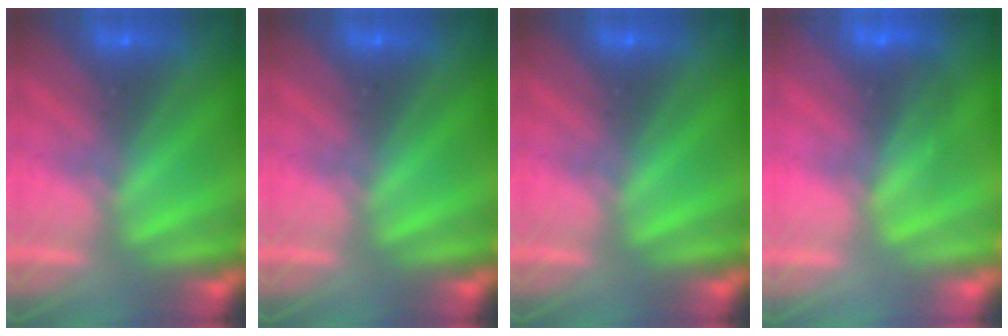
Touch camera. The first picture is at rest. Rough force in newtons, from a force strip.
{"total": 0.0}
{"total": 0.0}
{"total": 2.6}